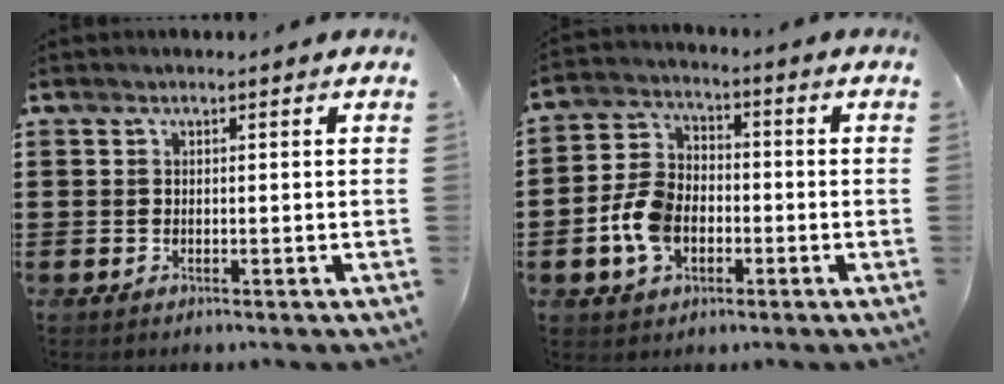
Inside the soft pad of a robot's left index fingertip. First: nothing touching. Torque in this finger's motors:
{"motor_torque": [0.73, 0.25, 0.45, 0.09]}